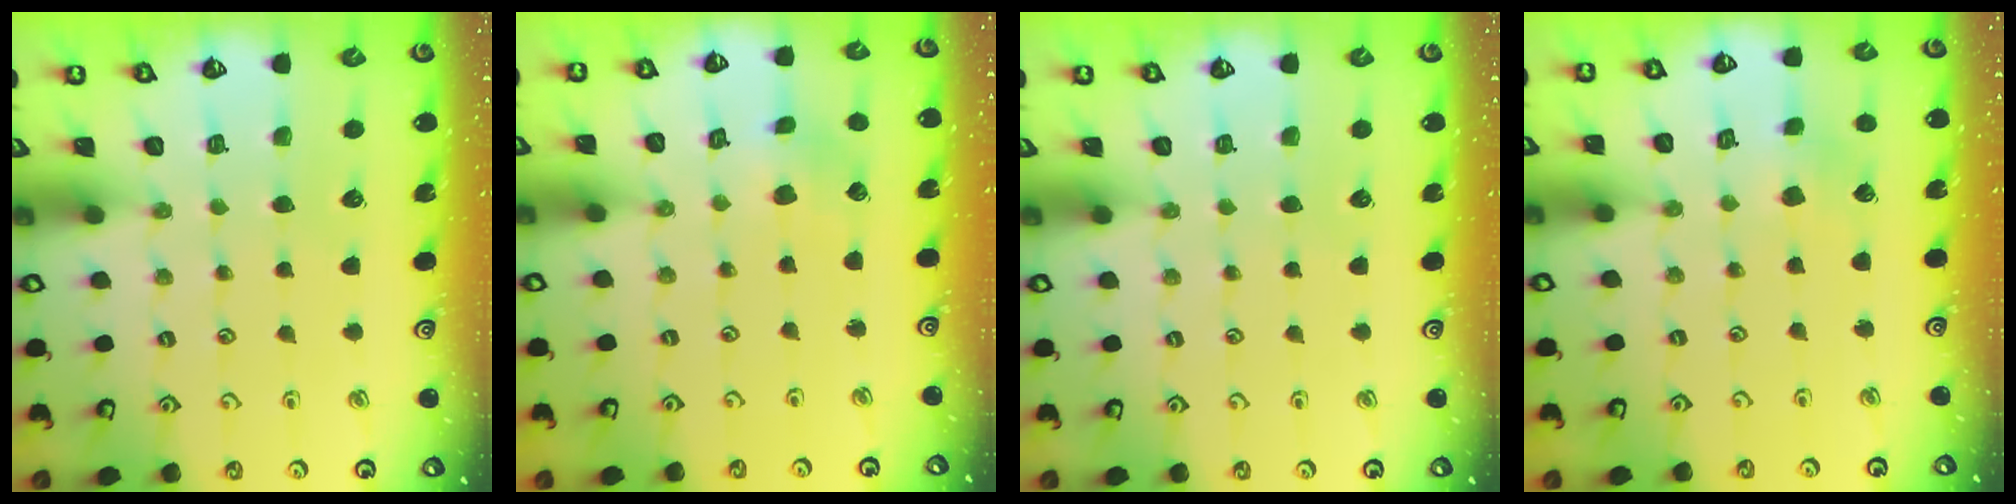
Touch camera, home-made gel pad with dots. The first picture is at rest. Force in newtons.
{"total": 2.9, "press": 2.9, "slide": 0.2}
{"total": 0.0}
{"total": 2.3, "press": 2.3, "slide": 0.4}